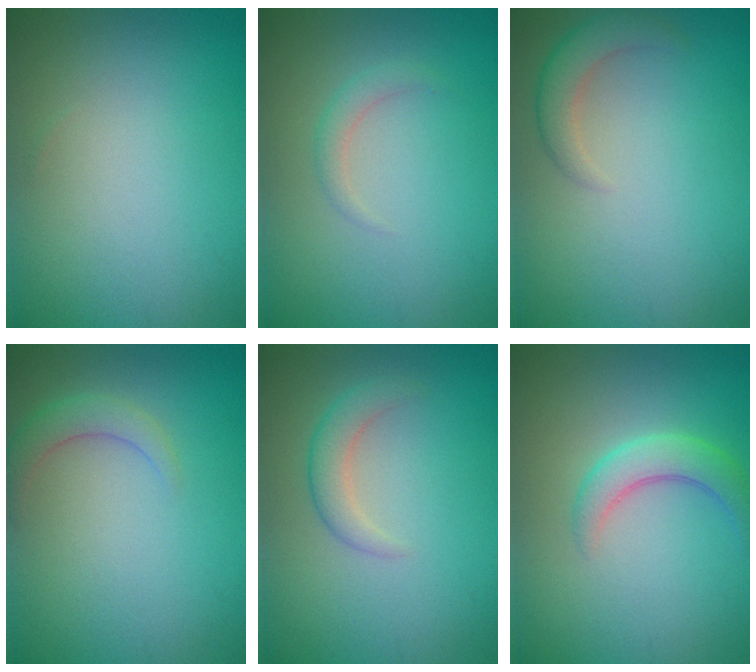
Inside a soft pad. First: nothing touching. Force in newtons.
{"total": 1.2, "press": 1.2, "slide": 0.1}
{"total": 2.6, "press": 2.6, "slide": 0.3}
{"total": 2.1, "press": 2.1, "slide": 0.2}
{"total": 2.3, "press": 2.2, "slide": 0.2}
{"total": 2.9, "press": 2.9, "slide": 0.1}